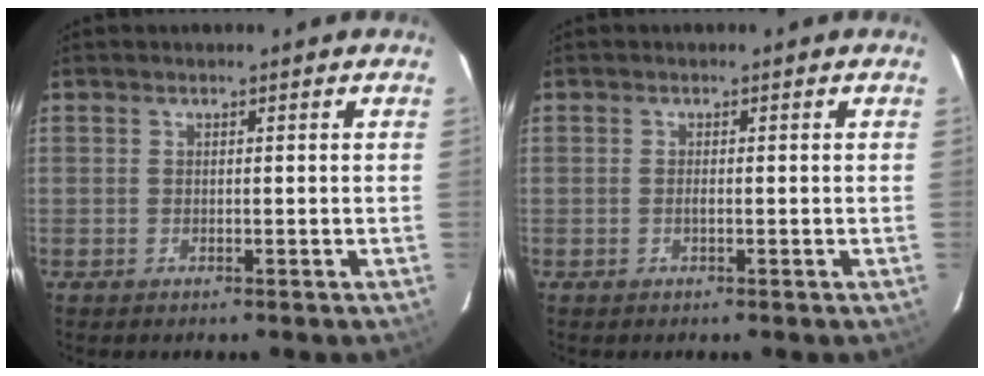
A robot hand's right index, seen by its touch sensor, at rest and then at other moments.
{"total": 0.5, "force": [-0.2, 0.0, 0.5], "torque": [-0.010, 0.000, -0.004]}